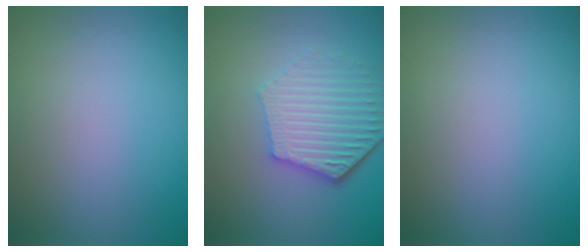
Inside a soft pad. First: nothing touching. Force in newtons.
{"total": 5.8, "press": 4.3, "slide": 3.8}
{"total": 0.0}